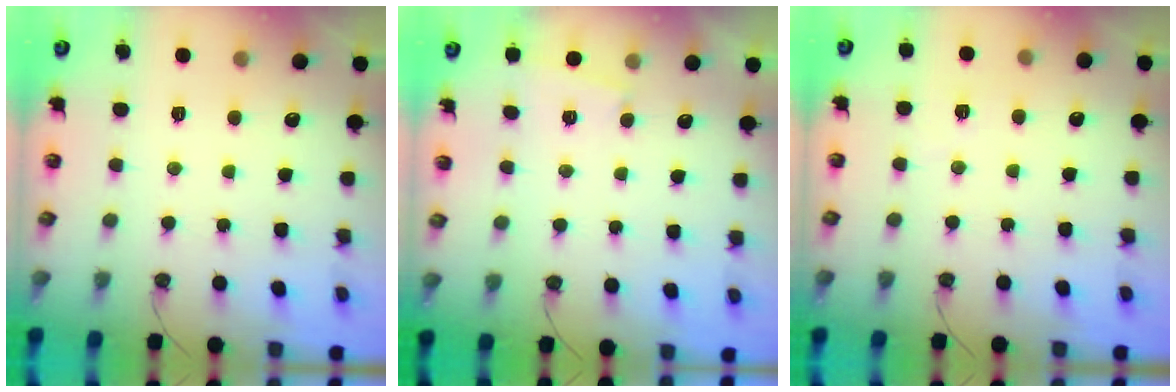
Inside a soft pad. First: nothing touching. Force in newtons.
{"total": 1.6, "press": 1.0, "slide": 1.2}
{"total": 3.0, "press": 2.3, "slide": 1.9}